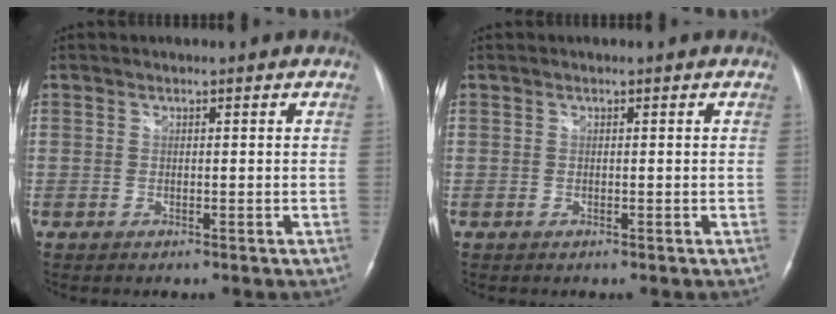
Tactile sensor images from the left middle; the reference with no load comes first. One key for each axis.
{"total": 0.0}